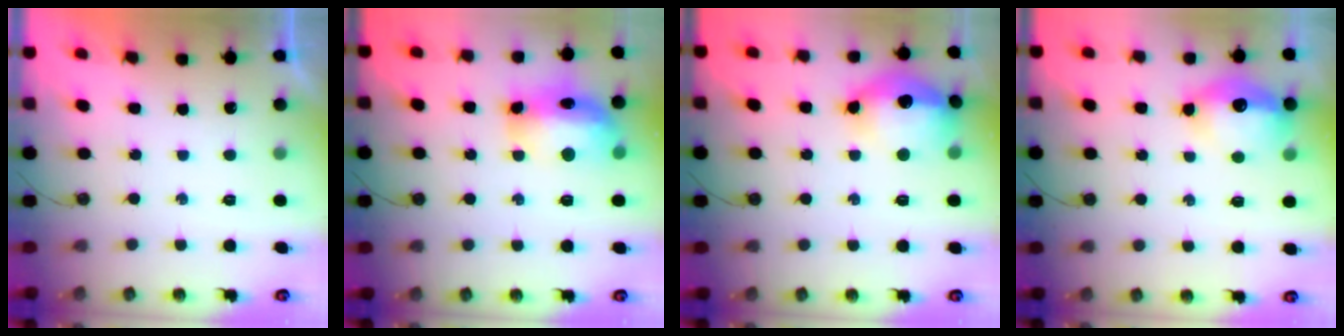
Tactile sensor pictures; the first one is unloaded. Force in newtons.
{"total": 15.0, "press": 14.9, "slide": 1.3}
{"total": 16.5, "press": 16.4, "slide": 1.5}
{"total": 12.7, "press": 12.7, "slide": 1.0}